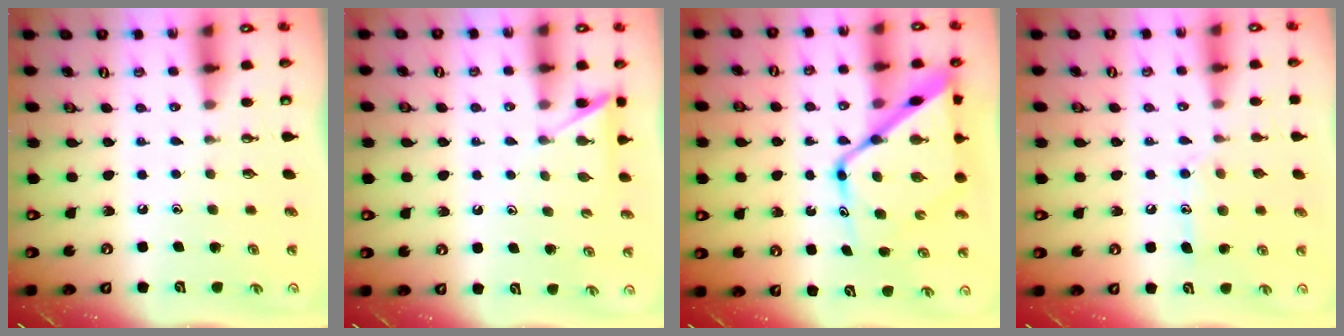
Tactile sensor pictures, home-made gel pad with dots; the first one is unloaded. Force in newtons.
{"total": 5.7, "press": 5.7, "slide": 0.5}
{"total": 17.2, "press": 17.1, "slide": 1.7}
{"total": 10.6, "press": 10.6, "slide": 0.8}